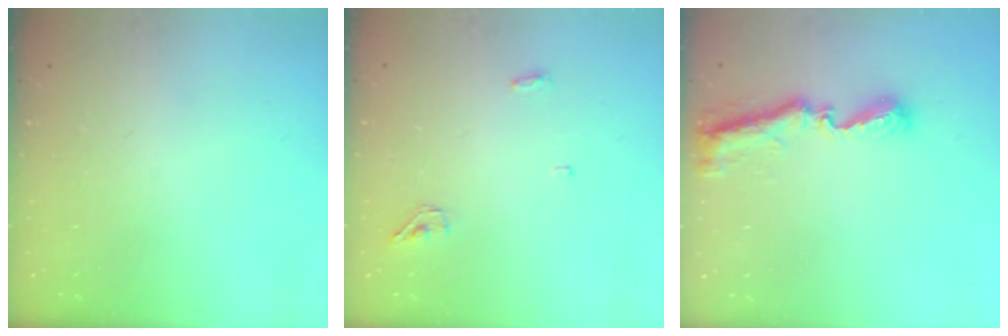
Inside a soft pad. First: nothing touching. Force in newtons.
{"total": 3.7, "press": 3.6, "slide": 0.9}
{"total": 8.8, "press": 8.8, "slide": 0.7}